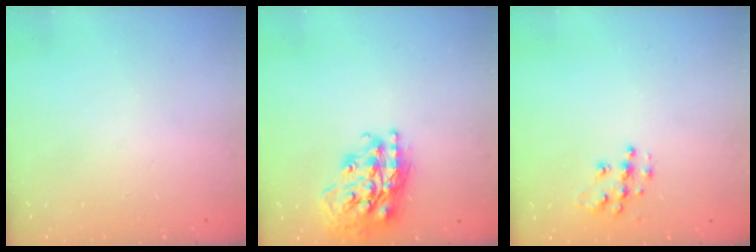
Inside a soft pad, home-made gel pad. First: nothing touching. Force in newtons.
{"total": 20.5, "press": 20.5, "slide": 1.6}
{"total": 9.9, "press": 9.9, "slide": 0.7}